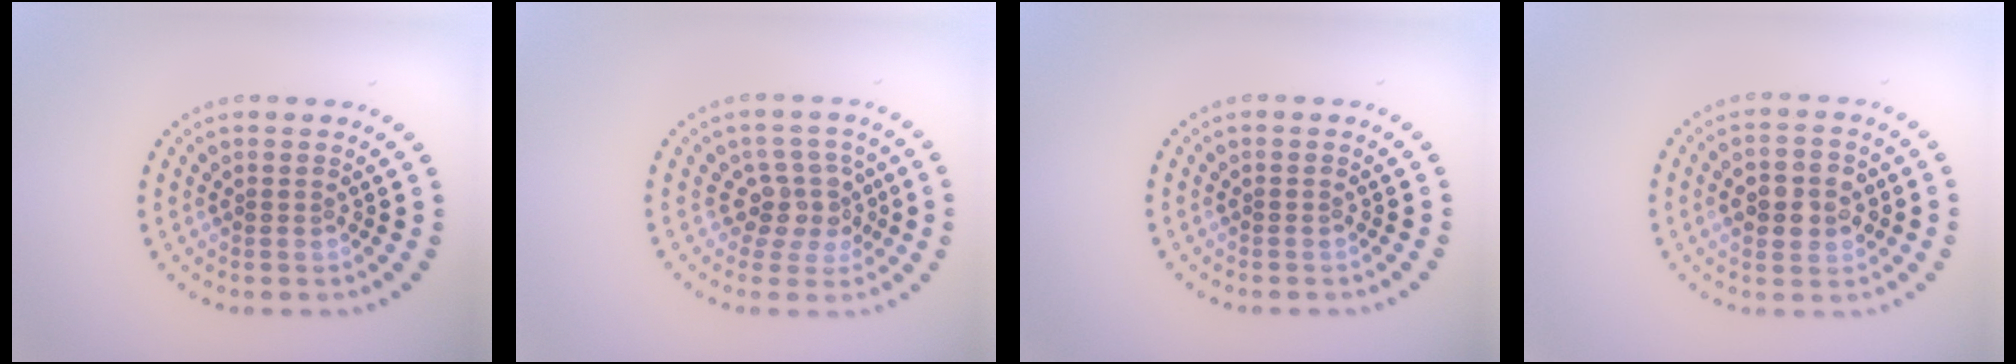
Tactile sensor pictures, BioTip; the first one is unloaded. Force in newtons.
{"total": 3.4, "press": 2.6, "slide": 2.2}
{"total": 0.0}
{"total": 4.2, "press": 4.2, "slide": 0.4}